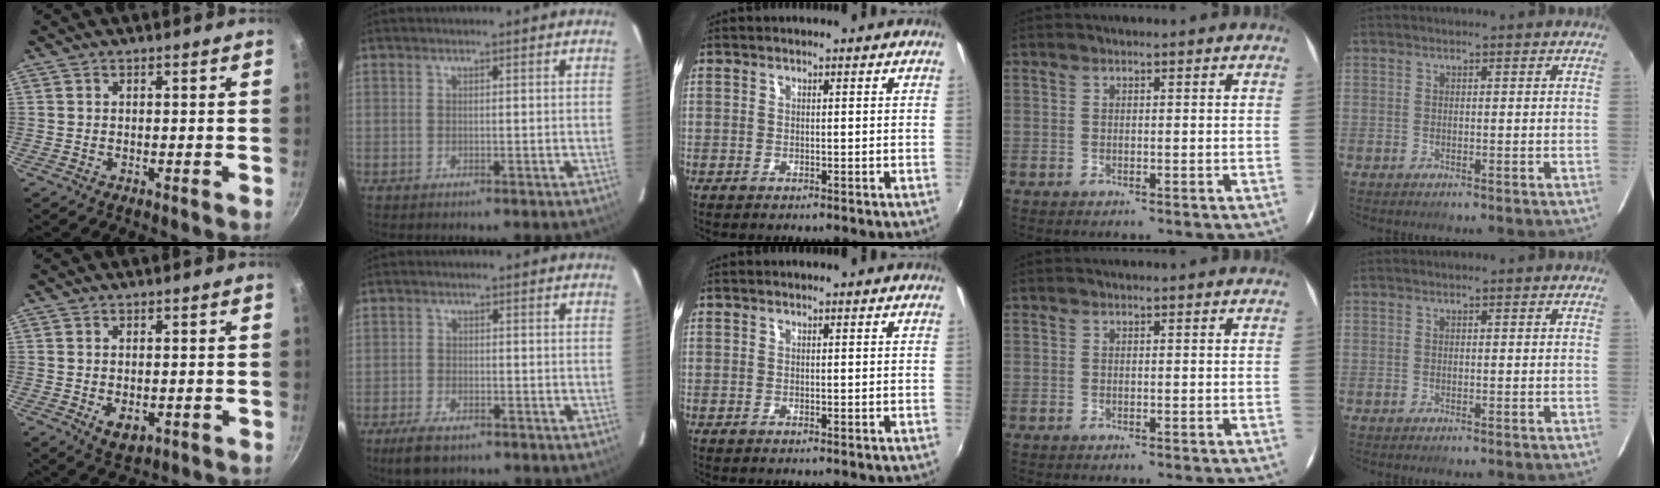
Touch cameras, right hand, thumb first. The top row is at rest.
{"thumb": {"total": 4.5, "force": [-0.8, 2.8, 3.4], "torque": [-0.052, -0.012, -0.008]}, "index": {"total": 5.5, "force": [-3.9, 2.3, 3.2], "torque": [-0.082, -0.011, -0.069]}}